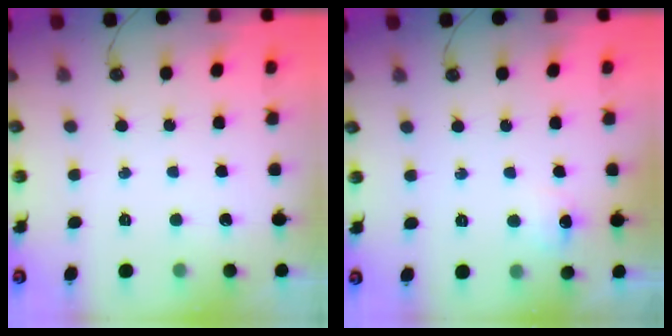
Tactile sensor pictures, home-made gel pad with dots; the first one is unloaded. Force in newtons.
{"total": 5.8, "press": 5.8, "slide": 0.8}